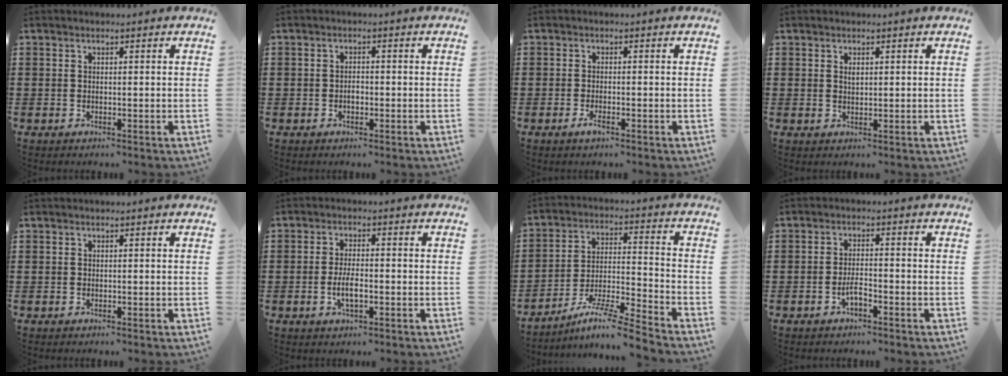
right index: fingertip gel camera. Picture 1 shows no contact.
{"total": 1.4, "force": [-0.4, 0.7, 1.1], "torque": [-0.023, -0.001, -0.007]}
{"total": 1.6, "force": [-0.9, 0.3, 1.3], "torque": [-0.037, -0.010, -0.020]}
{"total": 1.0, "force": [0.4, 0.5, 0.8], "torque": [-0.017, 0.002, 0.007]}
{"total": 0.0}
{"total": 4.1, "force": [-1.2, 1.4, 3.6], "torque": [-0.076, -0.001, -0.024]}
{"total": 9.2, "force": [-7.7, -0.2, 4.9], "torque": [-0.091, 0.001, -0.153]}
{"total": 2.7, "force": [-1.6, 0.7, 2.1], "torque": [-0.046, 0.001, -0.031]}